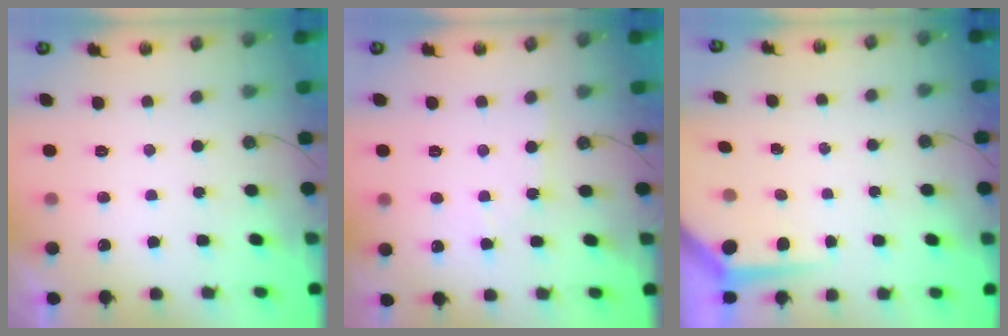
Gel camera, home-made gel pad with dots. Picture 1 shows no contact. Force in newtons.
{"total": 3.5, "press": 3.5, "slide": 0.6}
{"total": 4.0, "press": 3.9, "slide": 0.3}